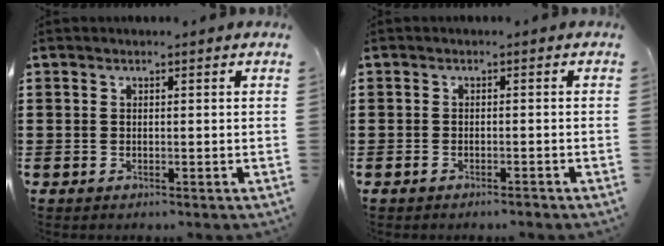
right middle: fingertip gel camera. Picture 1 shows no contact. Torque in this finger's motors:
{"motor_torque": [-0.05, -0.04, -0.02, -0.01]}